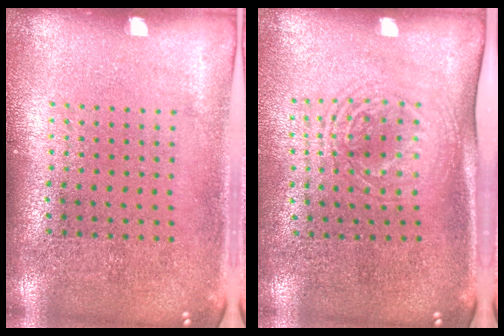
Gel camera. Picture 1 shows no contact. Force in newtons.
{"total": 1.7, "press": 1.4, "slide": 1.0}